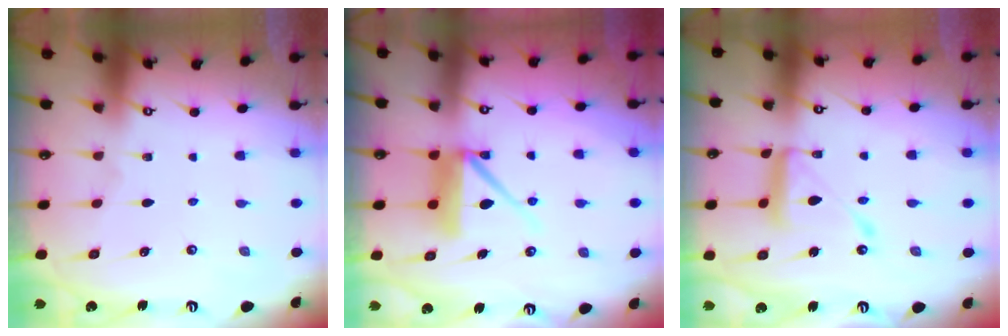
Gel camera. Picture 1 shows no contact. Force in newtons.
{"total": 10.0, "press": 9.9, "slide": 1.0}
{"total": 14.2, "press": 14.2, "slide": 1.2}